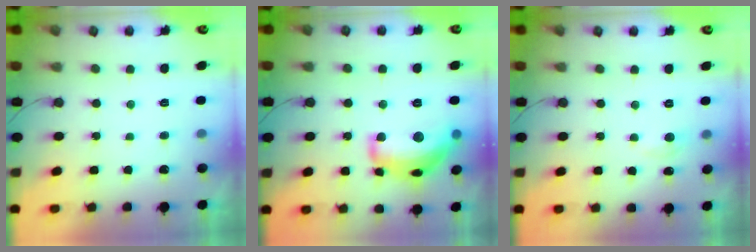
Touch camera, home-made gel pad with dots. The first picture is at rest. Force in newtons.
{"total": 16.6, "press": 16.6, "slide": 1.0}
{"total": 3.8, "press": 3.7, "slide": 0.6}